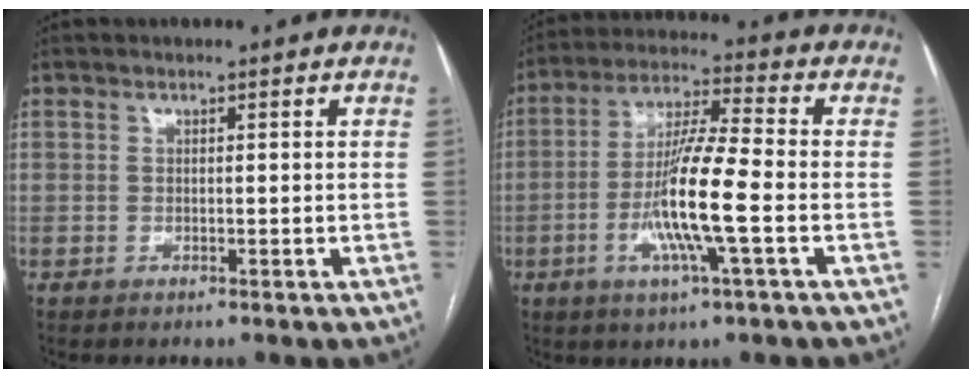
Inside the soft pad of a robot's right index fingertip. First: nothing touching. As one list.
[{"total": 12.1, "force": [-3.1, 0.2, 11.7], "torque": [-0.227, -0.005, -0.064]}]